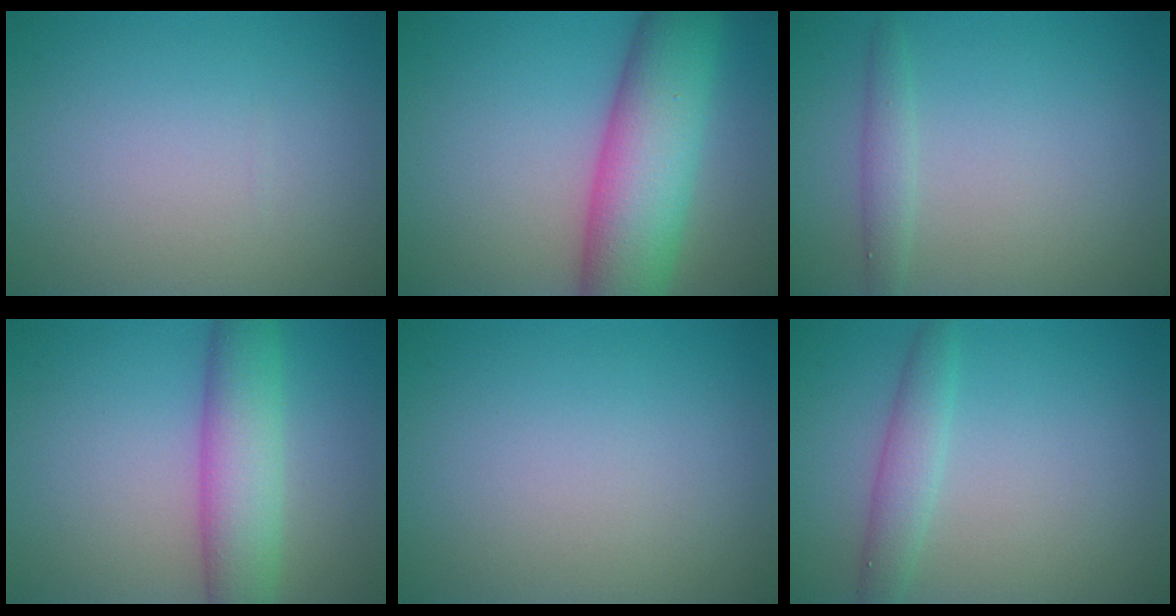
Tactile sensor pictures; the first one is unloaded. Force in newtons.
{"total": 10.5, "press": 10.5, "slide": 0.2}
{"total": 1.5, "press": 1.5, "slide": 0.0}
{"total": 6.2, "press": 6.2, "slide": 0.2}
{"total": 0.0}
{"total": 2.4, "press": 2.4, "slide": 0.1}